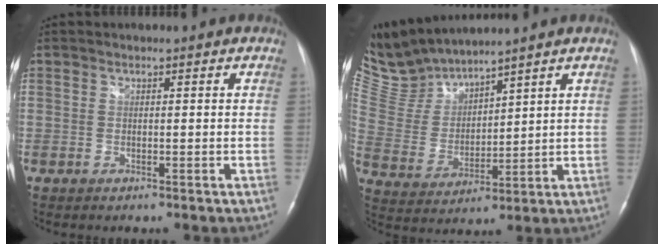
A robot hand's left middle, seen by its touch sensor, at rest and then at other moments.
{"total": 9.3, "force": [9.2, 0.9, 0.8], "torque": [-0.047, 0.012, 0.212]}